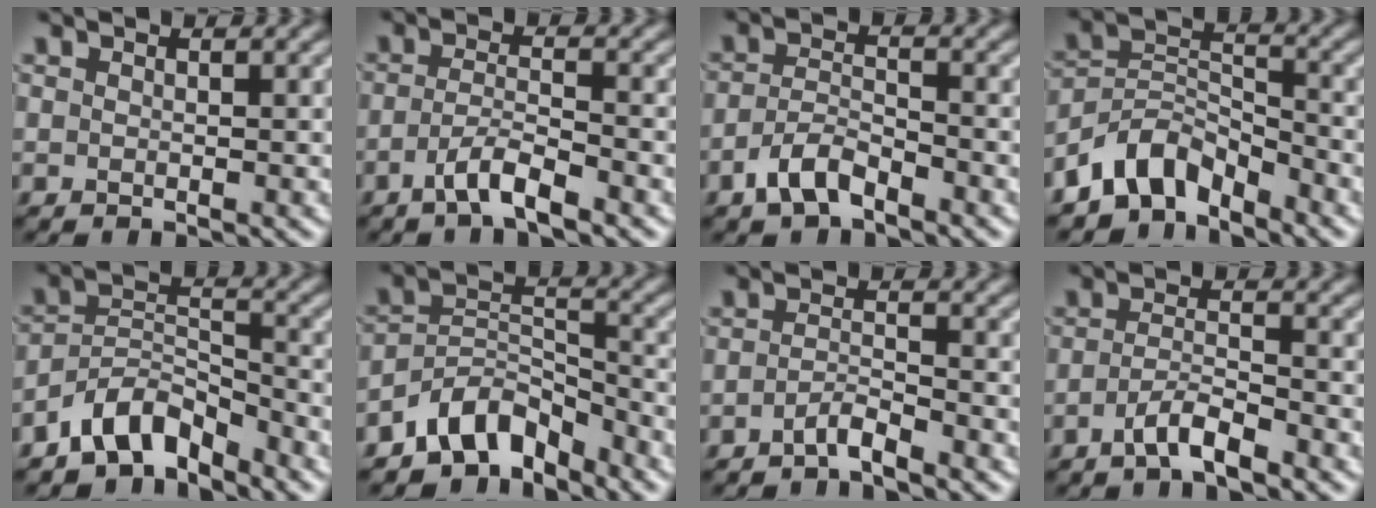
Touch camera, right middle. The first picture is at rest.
{"total": 3.2, "force": [-2.0, 0.6, 2.5], "torque": [-0.049, 0.006, -0.044]}
{"total": 3.3, "force": [-2.2, 1.3, 1.9], "torque": [-0.041, 0.008, -0.048]}
{"total": 5.4, "force": [-4.1, 2.7, 2.1], "torque": [-0.029, 0.006, -0.091]}
{"total": 5.4, "force": [-4.1, 2.4, 2.4], "torque": [-0.033, 0.008, -0.086]}
{"total": 6.0, "force": [-4.6, 2.9, 2.5], "torque": [-0.028, 0.008, -0.093]}
{"total": 1.8, "force": [-1.4, 0.2, 1.0], "torque": [-0.020, 0.006, -0.032]}
{"total": 2.9, "force": [-1.9, 0.6, 2.1], "torque": [-0.042, 0.007, -0.041]}